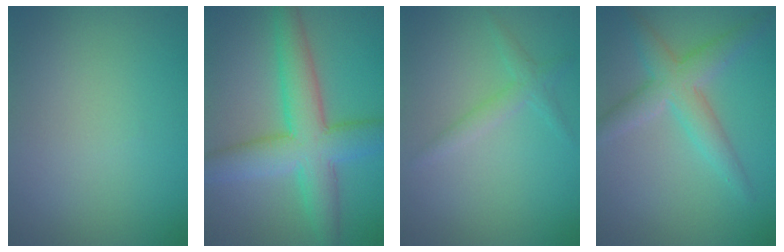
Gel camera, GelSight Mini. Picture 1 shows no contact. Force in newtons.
{"total": 7.7, "press": 7.7, "slide": 0.4}
{"total": 1.7, "press": 1.7, "slide": 0.1}
{"total": 4.2, "press": 4.2, "slide": 0.2}